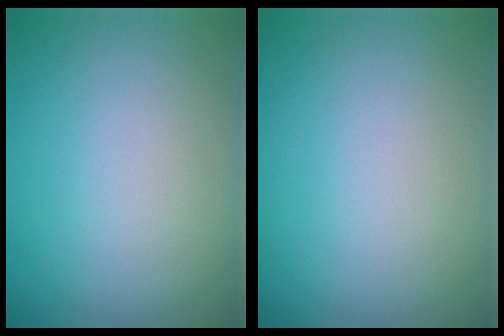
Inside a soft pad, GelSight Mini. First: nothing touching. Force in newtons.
{"total": 0.0}